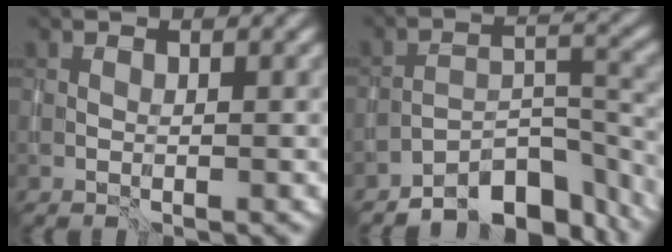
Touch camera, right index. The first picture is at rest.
{"total": 7.1, "force": [-6.1, 2.4, 2.8], "torque": [-0.029, 0.003, -0.106]}